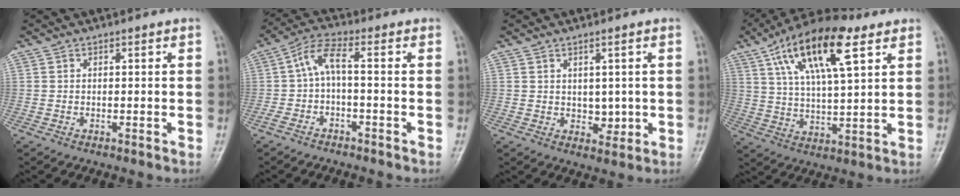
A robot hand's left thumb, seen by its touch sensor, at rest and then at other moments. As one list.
[{"total": 5.8, "force": [-0.8, 1.5, 5.5], "torque": [-0.123, 0.033, -0.020]}, {"total": 3.7, "force": [0.5, 2.3, 2.8], "torque": [-0.023, -0.009, 0.015]}, {"total": 17.9, "force": [8.7, 6.4, 14.3], "torque": [-0.236, -0.011, 0.151]}]